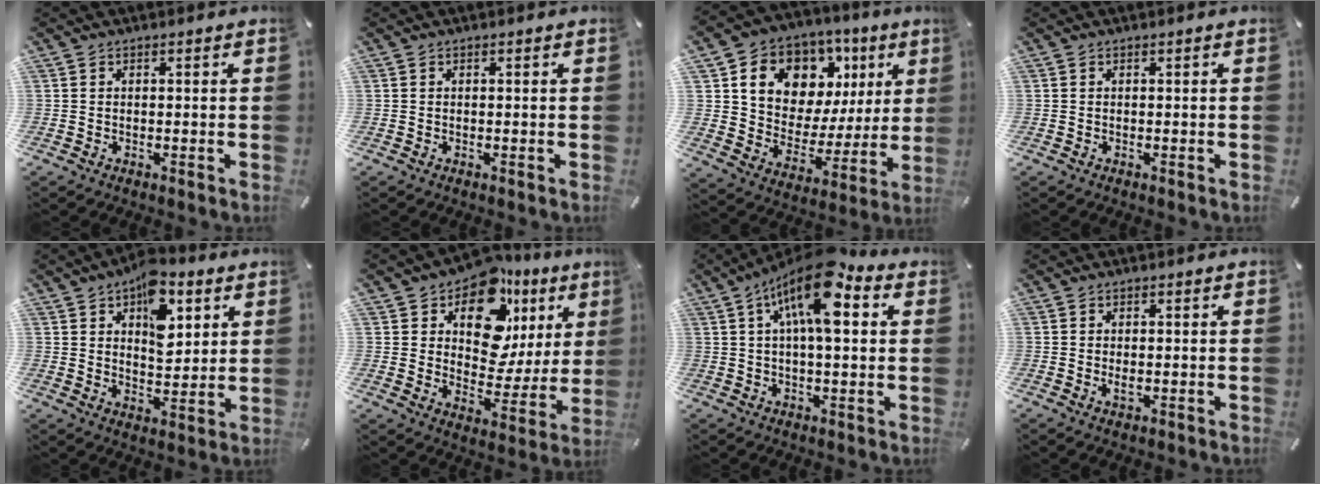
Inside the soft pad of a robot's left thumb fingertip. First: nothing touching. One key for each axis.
{"total": 0.0}
{"total": 13.1, "fx": 6.9, "fy": 10.0, "fz": 5.0, "tx": -0.084, "ty": -0.053, "tz": 0.127}
{"total": 0.0}
{"total": 12.2, "fx": 6.3, "fy": 7.2, "fz": 7.6, "tx": -0.100, "ty": -0.023, "tz": 0.107}
{"total": 15.8, "fx": 9.1, "fy": 9.9, "fz": 8.2, "tx": -0.116, "ty": -0.075, "tz": 0.159}
{"total": 14.8, "fx": 6.1, "fy": 5.8, "fz": 12.2, "tx": -0.204, "ty": -0.019, "tz": 0.099}
{"total": 1.5, "fx": 0.0, "fy": 0.8, "fz": 1.3, "tx": -0.027, "ty": 0.000, "tz": 0.000}